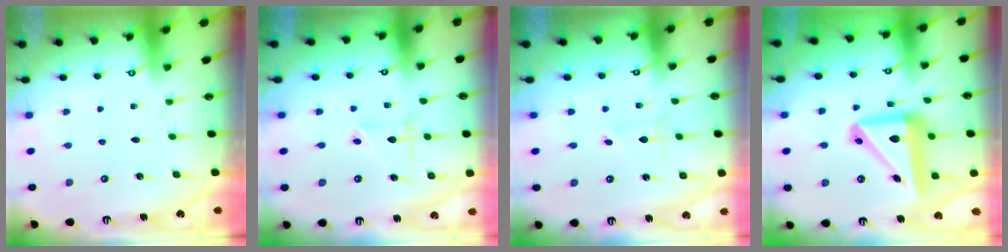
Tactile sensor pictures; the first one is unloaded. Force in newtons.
{"total": 3.1, "press": 3.1, "slide": 0.3}
{"total": 1.7, "press": 1.7, "slide": 0.1}
{"total": 16.6, "press": 16.4, "slide": 2.4}